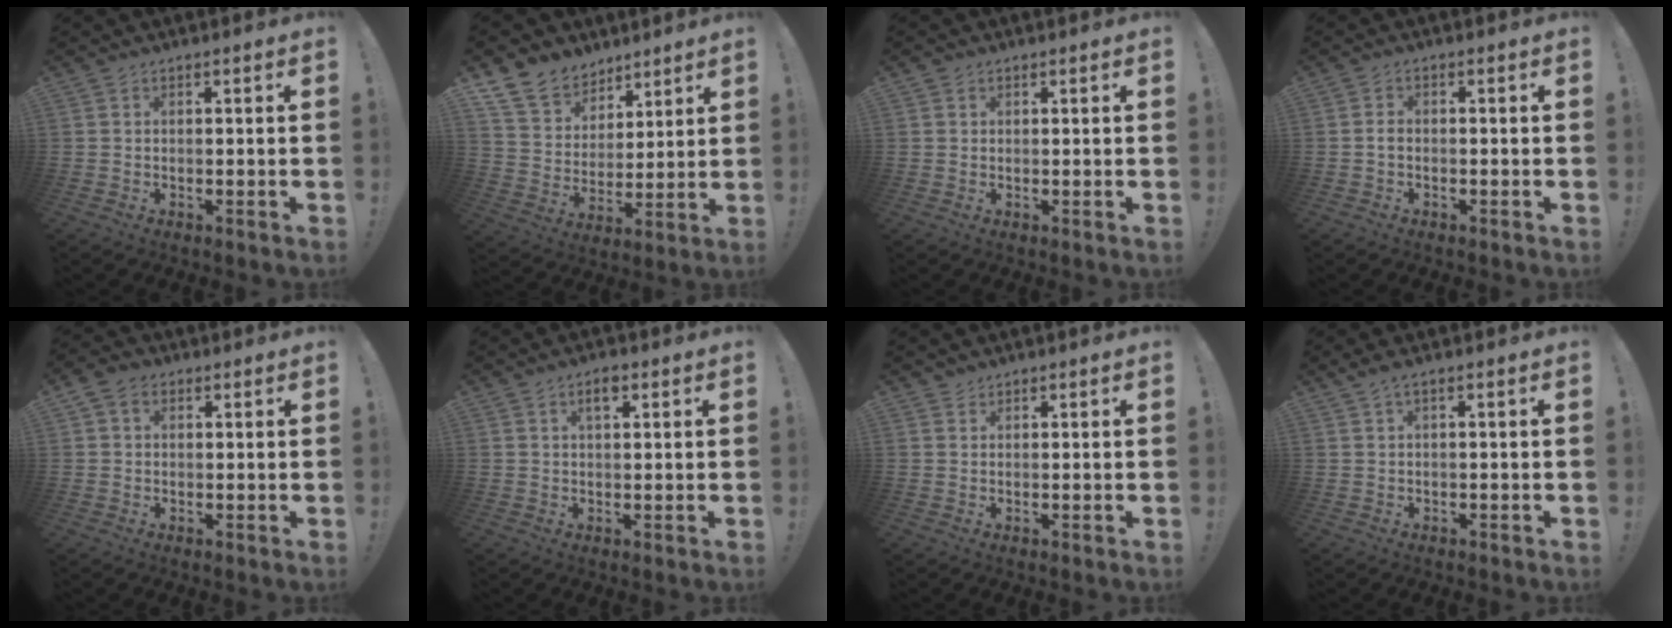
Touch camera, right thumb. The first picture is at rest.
{"total": 12.9, "force": [8.9, 8.8, 3.1], "torque": [-0.061, -0.061, 0.175]}
{"total": 1.3, "force": [0.8, 0.9, 0.3], "torque": [-0.002, 0.000, 0.015]}
{"total": 1.3, "force": [-0.6, 0.6, 0.9], "torque": [-0.015, 0.006, -0.011]}
{"total": 4.6, "force": [1.7, 3.6, 2.3], "torque": [-0.042, 0.004, 0.036]}
{"total": 3.5, "force": [1.7, 1.7, 2.6], "torque": [-0.035, -0.002, 0.025]}
{"total": 1.7, "force": [1.5, 0.7, 0.0], "torque": [0.007, -0.005, 0.027]}
{"total": 1.8, "force": [0.7, 0.0, 1.6], "torque": [-0.030, 0.001, 0.013]}